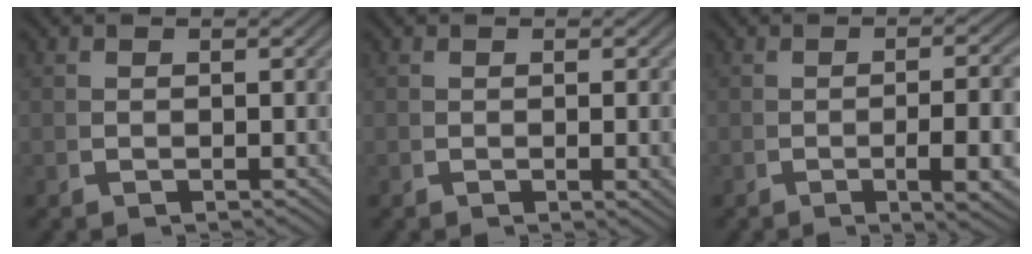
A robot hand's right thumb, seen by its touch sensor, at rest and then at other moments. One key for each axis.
{"total": 1.4, "fx": 0.0, "fy": 0.3, "fz": 1.4, "tx": -0.020, "ty": 0.000, "tz": 0.000}
{"total": 5.5, "fx": -1.4, "fy": 1.4, "fz": 5.1, "tx": -0.075, "ty": 0.003, "tz": -0.019}